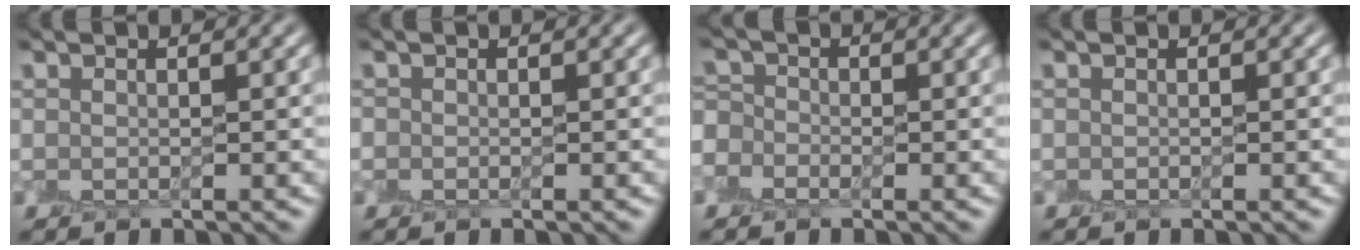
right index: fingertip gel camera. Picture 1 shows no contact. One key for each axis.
{"total": 0.5, "fx": -0.2, "fy": 0.5, "fz": 0.0, "tx": 0.004, "ty": -0.005, "tz": -0.002}
{"total": 2.9, "fx": -1.2, "fy": 2.4, "fz": 1.0, "tx": -0.012, "ty": 0.018, "tz": -0.041}
{"total": 0.0}